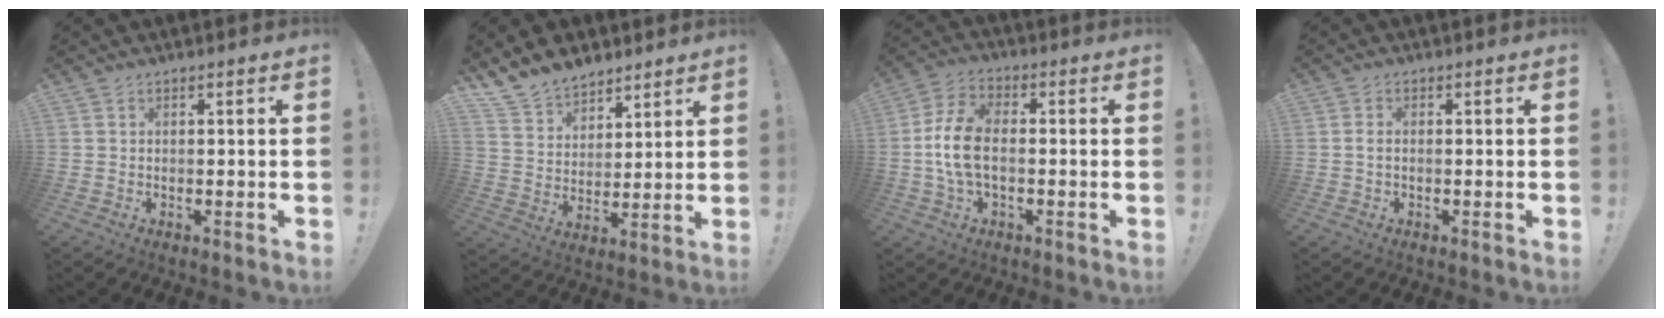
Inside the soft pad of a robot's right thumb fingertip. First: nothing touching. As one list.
[{"total": 11.1, "force": [9.4, 5.7, 1.7], "torque": [-0.052, -0.071, 0.188]}, {"total": 10.5, "force": [-1.3, 5.8, 8.7], "torque": [-0.182, 0.006, -0.020]}, {"total": 1.4, "force": [-0.2, 0.6, 1.2], "torque": [-0.023, 0.005, -0.004]}]